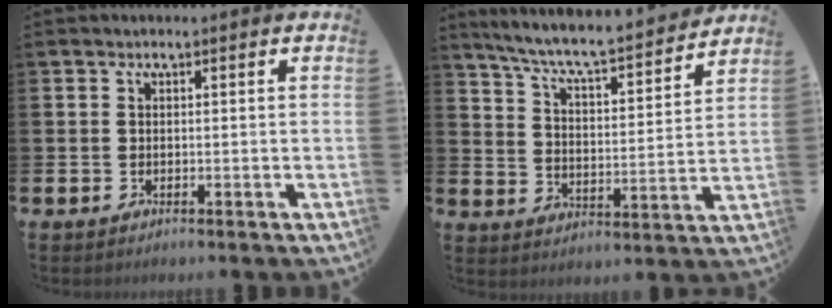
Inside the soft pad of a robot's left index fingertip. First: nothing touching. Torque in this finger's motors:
{"motor_torque": [0.19, -0.49, 0.71, 0.21]}